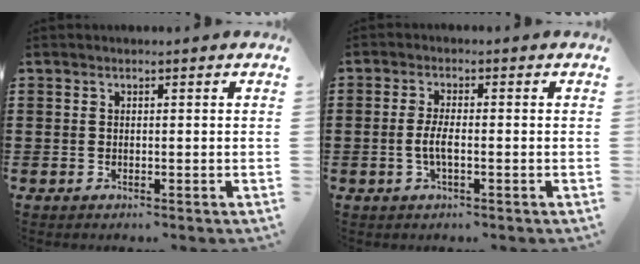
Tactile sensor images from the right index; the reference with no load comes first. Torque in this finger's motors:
{"motor_torque": [1.08, 1.06, 0.35, 0.10]}